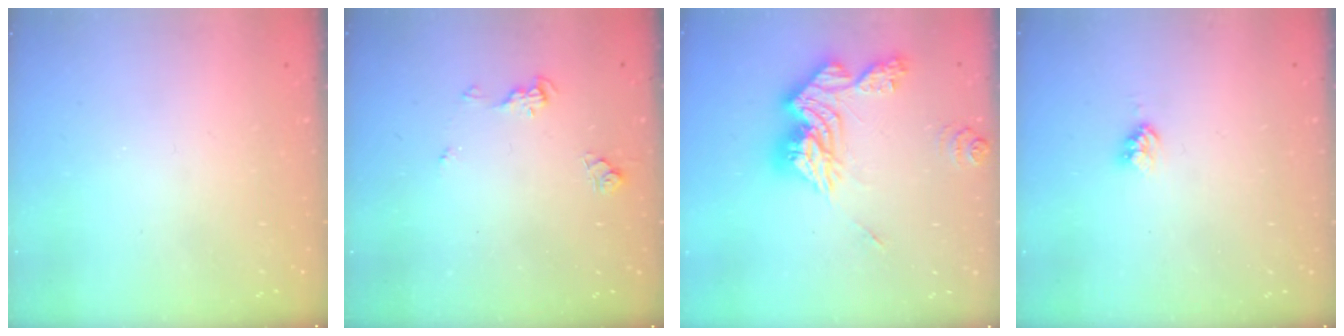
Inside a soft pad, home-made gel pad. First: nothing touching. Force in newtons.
{"total": 7.0, "press": 6.9, "slide": 0.7}
{"total": 17.2, "press": 17.1, "slide": 1.5}
{"total": 3.8, "press": 3.8, "slide": 0.3}